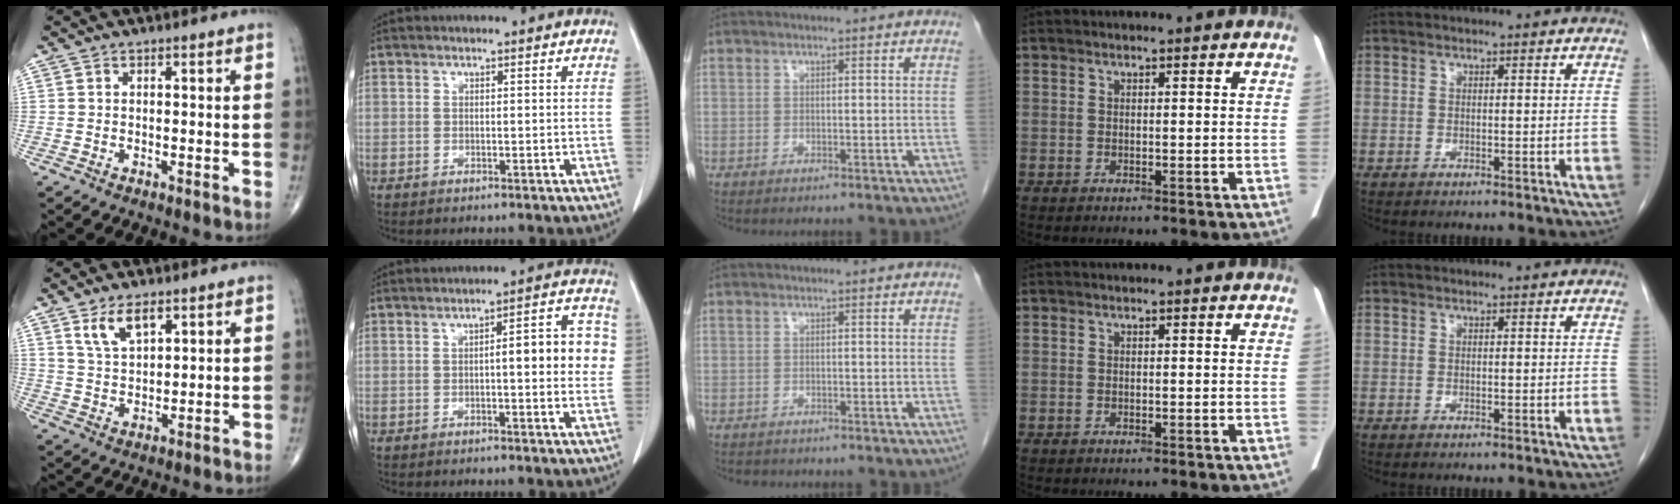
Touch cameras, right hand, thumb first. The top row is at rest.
{"thumb": {"total": 6.3, "force": [3.7, 2.8, 4.3], "torque": [-0.070, -0.021, 0.073]}, "index": {"total": 8.6, "force": [0.5, 2.0, 8.3], "torque": [-0.101, 0.023, 0.001]}, "middle": {"total": 1.3, "force": [-1.1, 0.6, 0.2], "torque": [-0.011, -0.001, -0.015]}}